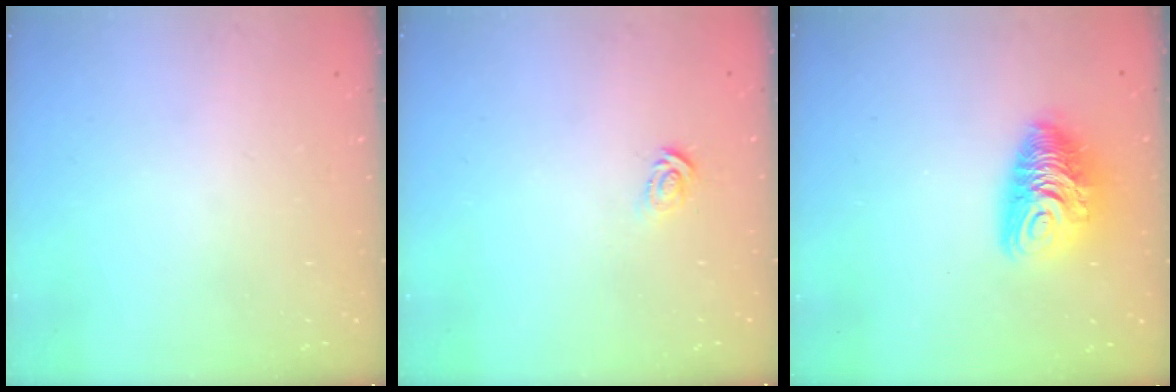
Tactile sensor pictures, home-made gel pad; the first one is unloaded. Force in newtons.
{"total": 2.9, "press": 2.9, "slide": 0.2}
{"total": 11.5, "press": 11.4, "slide": 1.2}